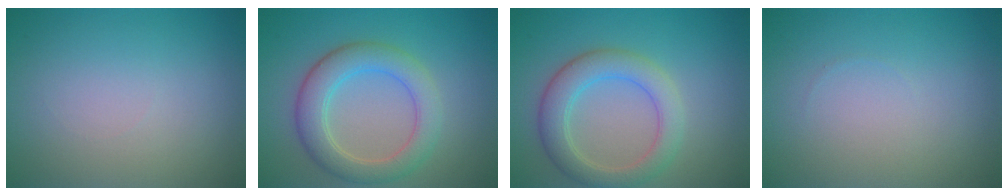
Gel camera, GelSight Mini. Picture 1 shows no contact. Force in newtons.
{"total": 5.0, "press": 5.0, "slide": 0.4}
{"total": 4.5, "press": 4.5, "slide": 0.3}
{"total": 0.0}